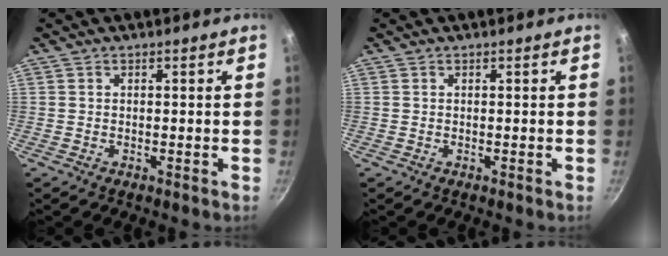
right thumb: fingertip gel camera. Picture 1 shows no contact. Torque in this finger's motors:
{"motor_torque": [-0.15, -0.14, 0.02, -0.01, 0.00]}